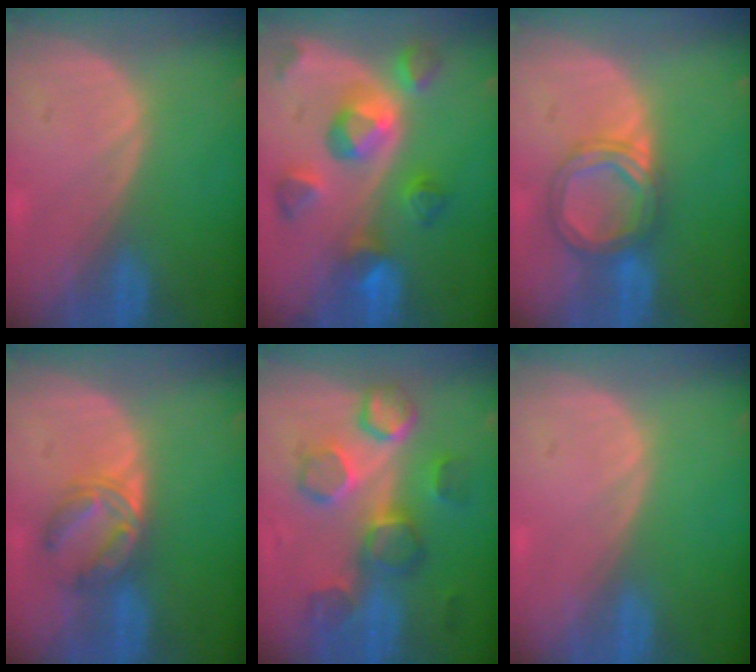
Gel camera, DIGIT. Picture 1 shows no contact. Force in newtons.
{"total": 9.5, "press": 8.7, "slide": 3.9}
{"total": 5.8, "press": 5.8, "slide": 0.2}
{"total": 5.5, "press": 5.4, "slide": 1.0}
{"total": 8.8, "press": 8.7, "slide": 1.4}
{"total": 0.0}